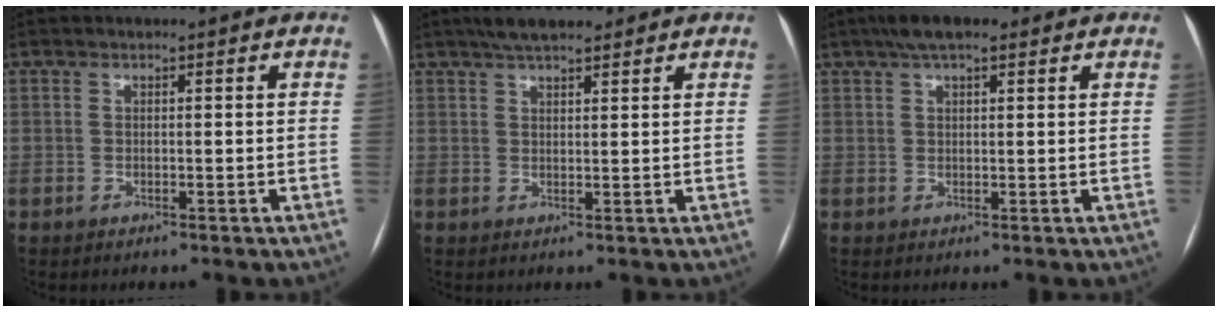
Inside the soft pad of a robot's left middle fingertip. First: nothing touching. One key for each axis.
{"total": 6.1, "fx": 4.8, "fy": 1.5, "fz": 3.5, "tx": -0.056, "ty": 0.023, "tz": 0.078}
{"total": 6.0, "fx": 4.1, "fy": 1.7, "fz": 4.1, "tx": -0.073, "ty": 0.028, "tz": 0.066}